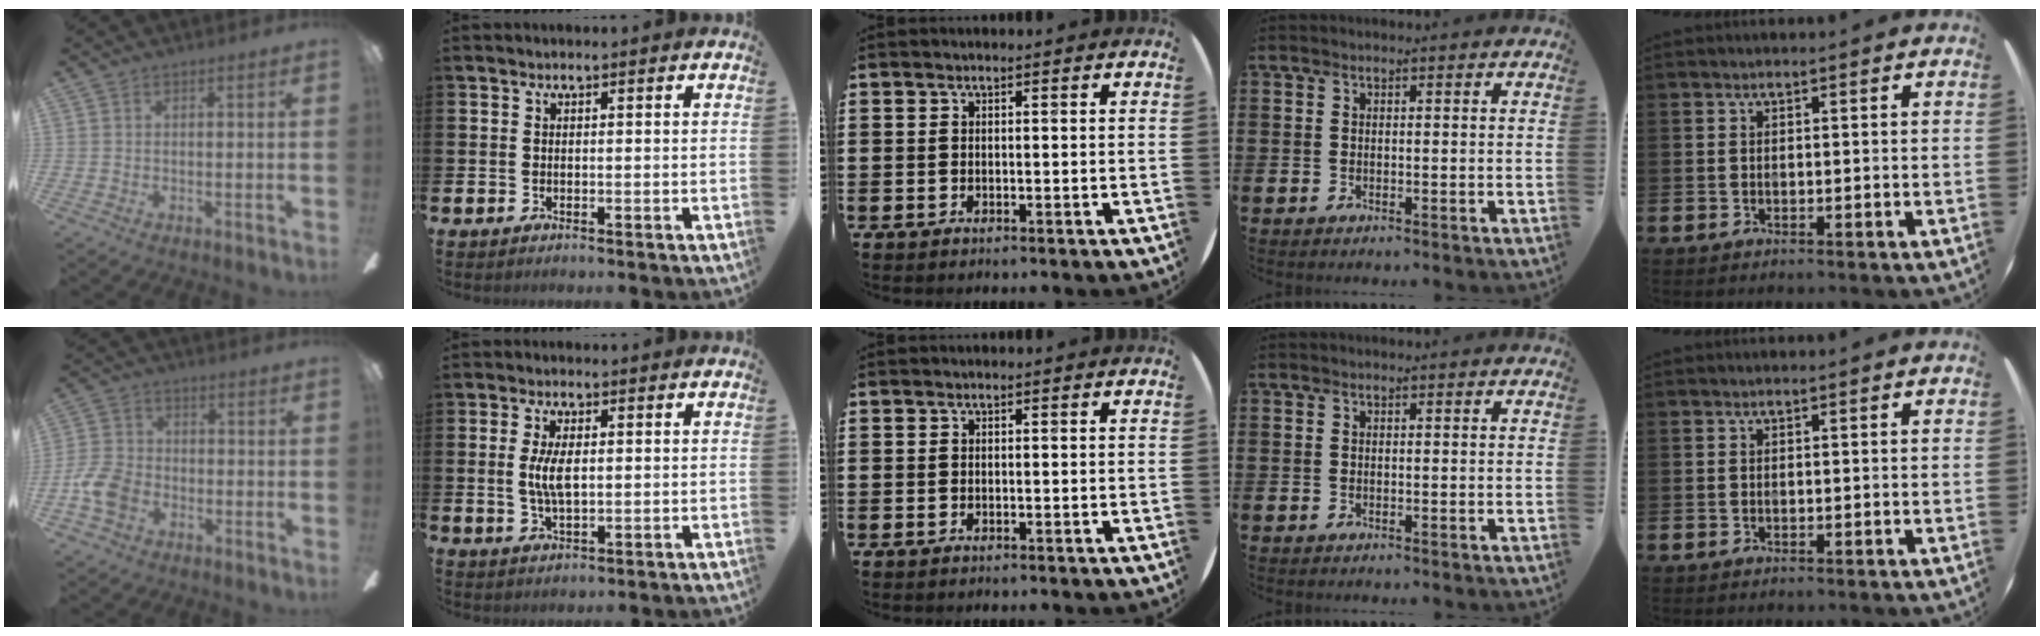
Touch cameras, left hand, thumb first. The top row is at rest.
{"thumb": {"total": 8.1, "force": [-3.6, 5.7, 4.4], "torque": [-0.103, 0.019, -0.066]}, "index": {"total": 4.5, "force": [0.8, 1.8, 4.1], "torque": [-0.079, 0.005, 0.013]}}